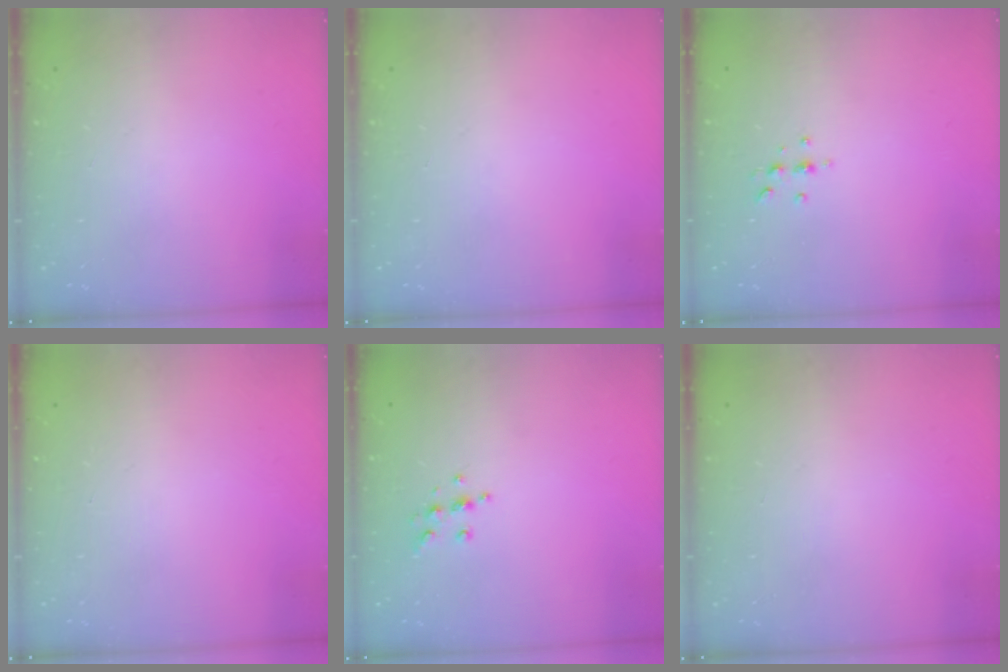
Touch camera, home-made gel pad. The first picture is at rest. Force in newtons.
{"total": 0.0}
{"total": 4.3, "press": 4.3, "slide": 0.6}
{"total": 0.0}
{"total": 6.4, "press": 6.3, "slide": 1.2}
{"total": 0.0}